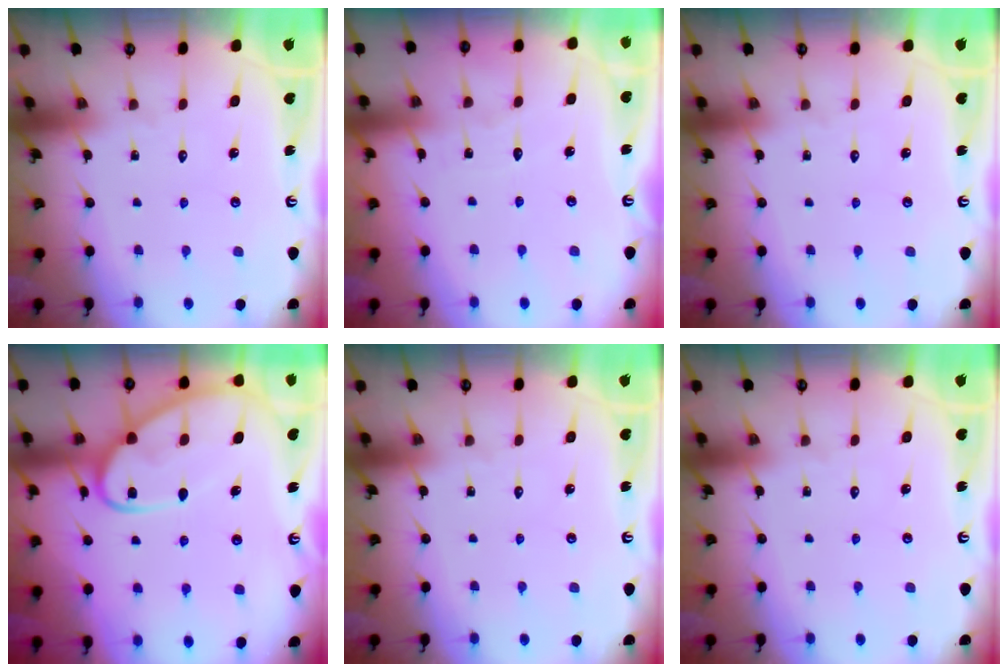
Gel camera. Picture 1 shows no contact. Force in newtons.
{"total": 2.7, "press": 2.7, "slide": 0.2}
{"total": 0.0}
{"total": 12.9, "press": 12.9, "slide": 1.1}
{"total": 0.0}
{"total": 0.0}